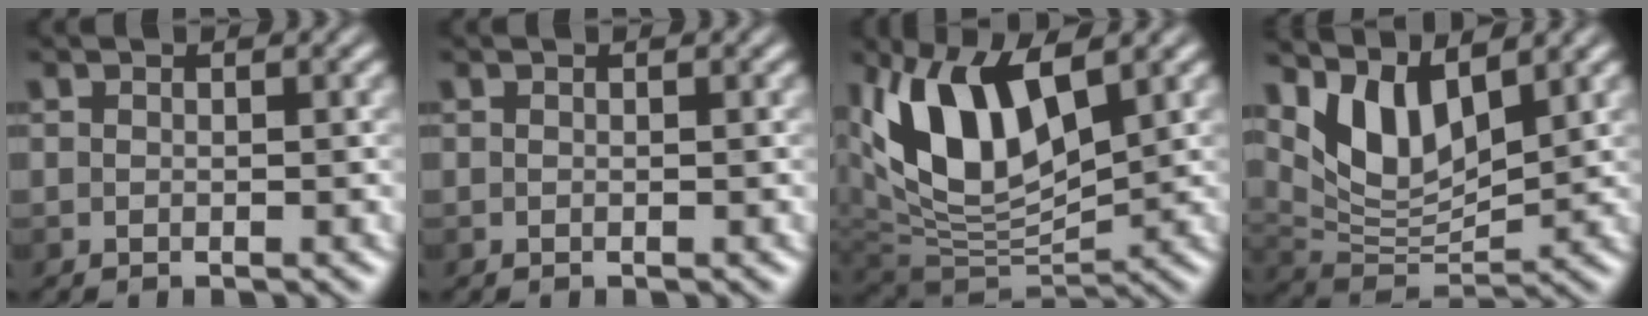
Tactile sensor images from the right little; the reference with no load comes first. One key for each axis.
{"total": 0.0}
{"total": 10.5, "fx": 3.7, "fy": 5.1, "fz": 8.5, "tx": -0.168, "ty": 0.013, "tz": 0.064}
{"total": 5.9, "fx": 3.2, "fy": 2.6, "fz": 4.3, "tx": -0.090, "ty": -0.009, "tz": 0.061}